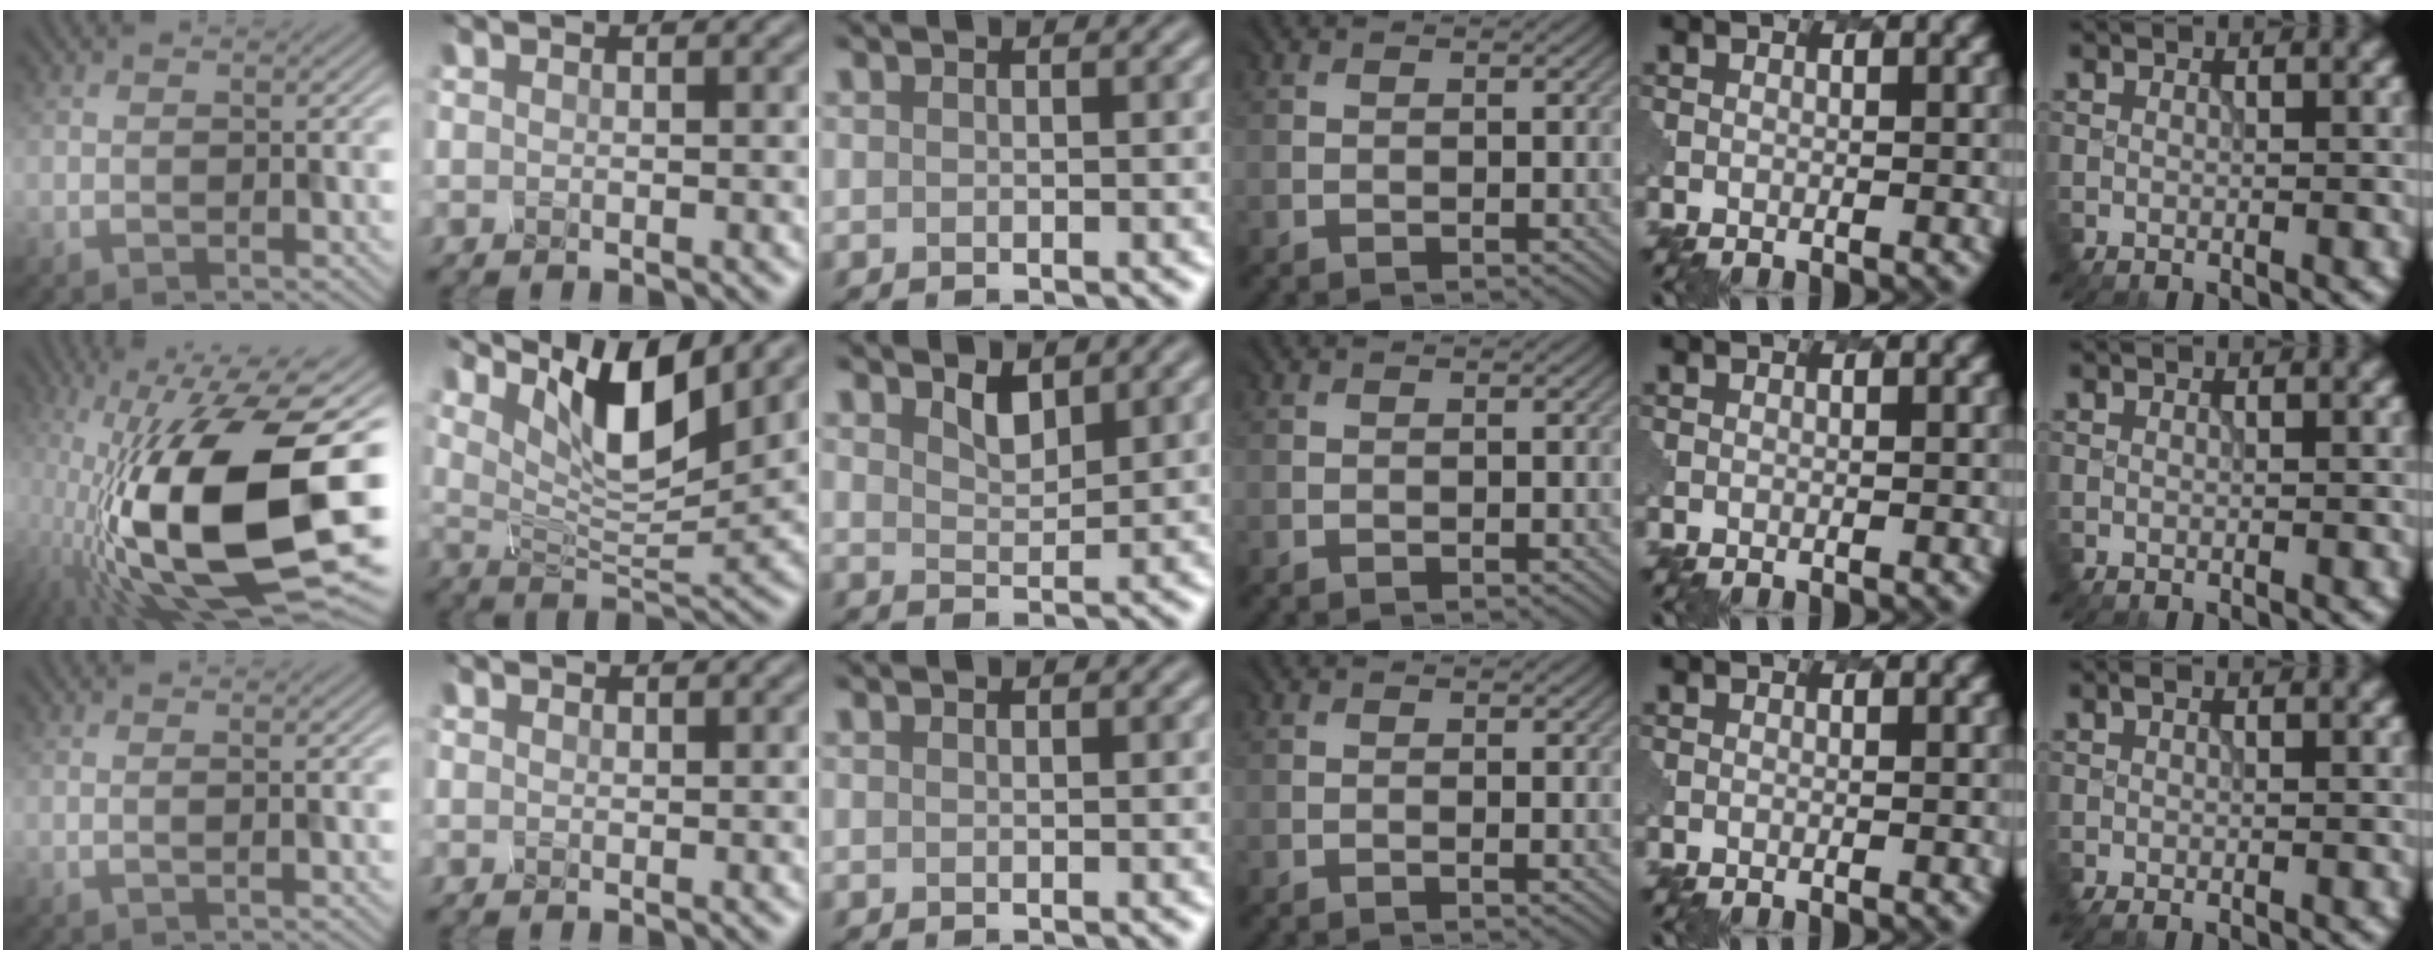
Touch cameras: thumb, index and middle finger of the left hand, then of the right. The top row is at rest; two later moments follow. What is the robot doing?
{"motion": "disassemble", "object": "battery cover"}